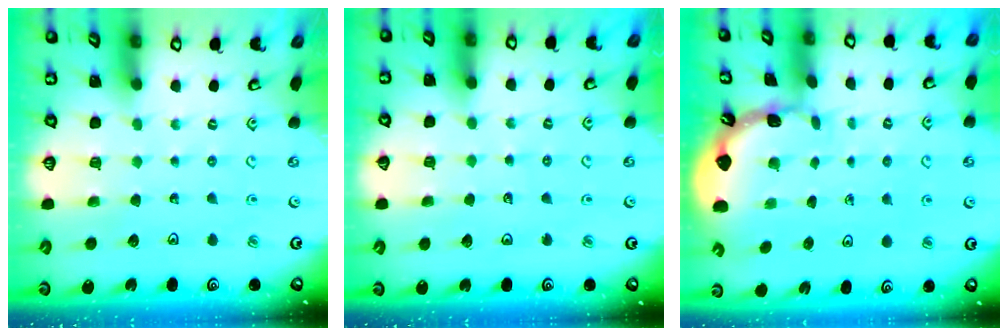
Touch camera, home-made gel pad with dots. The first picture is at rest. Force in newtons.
{"total": 2.9, "press": 2.9, "slide": 0.2}
{"total": 1.6, "press": 1.6, "slide": 0.1}